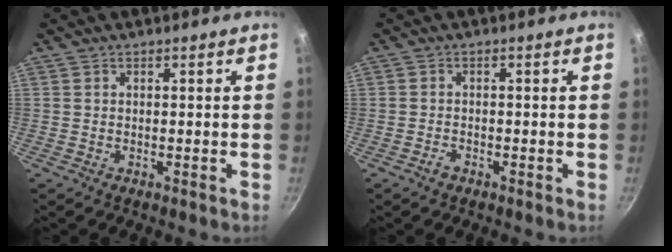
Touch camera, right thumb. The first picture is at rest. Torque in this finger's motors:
{"motor_torque": [-0.36, -0.01, -0.34, 0.16, 0.11]}